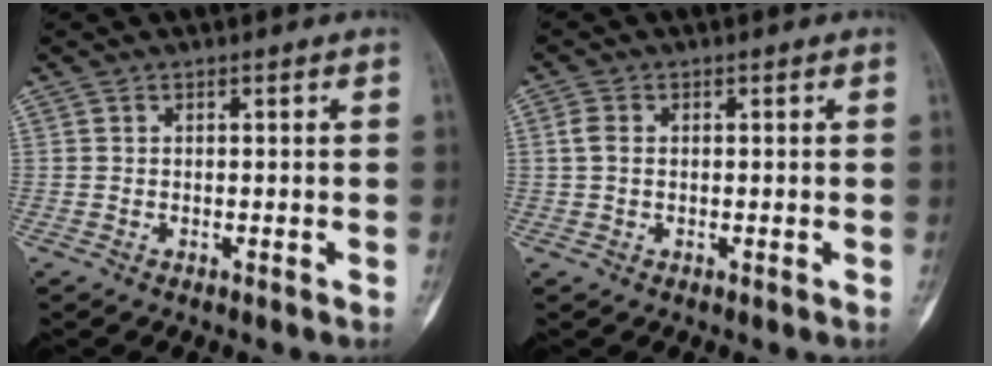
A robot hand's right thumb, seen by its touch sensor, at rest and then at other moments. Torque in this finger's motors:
{"motor_torque": [-0.46, -0.22, 0.43, 0.09, -0.09]}